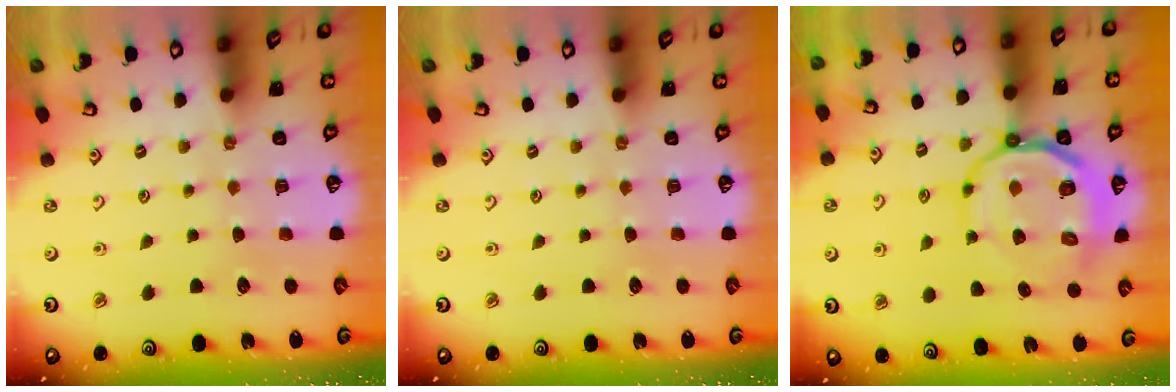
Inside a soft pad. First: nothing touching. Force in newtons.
{"total": 0.0}
{"total": 11.0, "press": 10.6, "slide": 2.7}